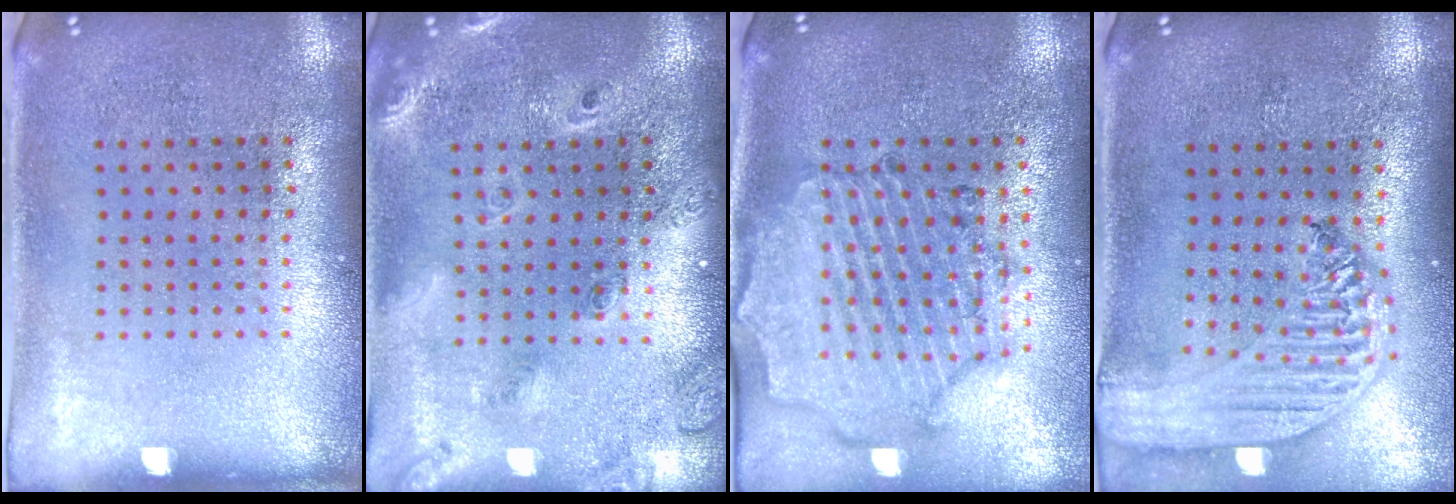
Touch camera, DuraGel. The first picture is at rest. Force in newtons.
{"total": 2.0, "press": 1.7, "slide": 1.0}
{"total": 1.6, "press": 1.6, "slide": 0.4}
{"total": 2.9, "press": 2.4, "slide": 1.7}